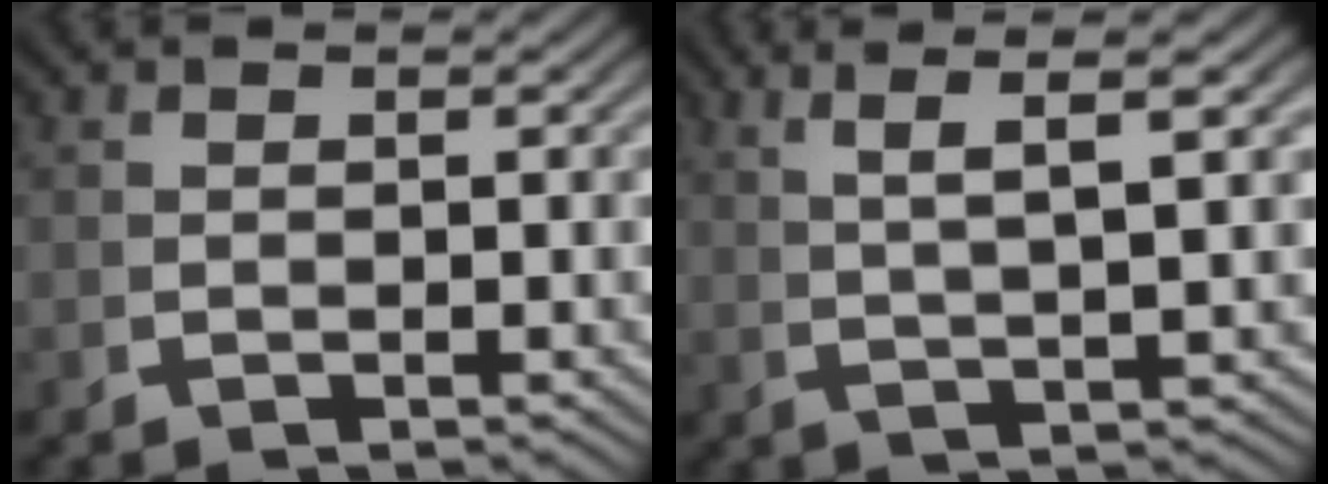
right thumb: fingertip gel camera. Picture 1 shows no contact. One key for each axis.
{"total": 6.6, "fx": 3.8, "fy": 0.9, "fz": 5.4, "tx": -0.069, "ty": 0.027, "tz": 0.058}